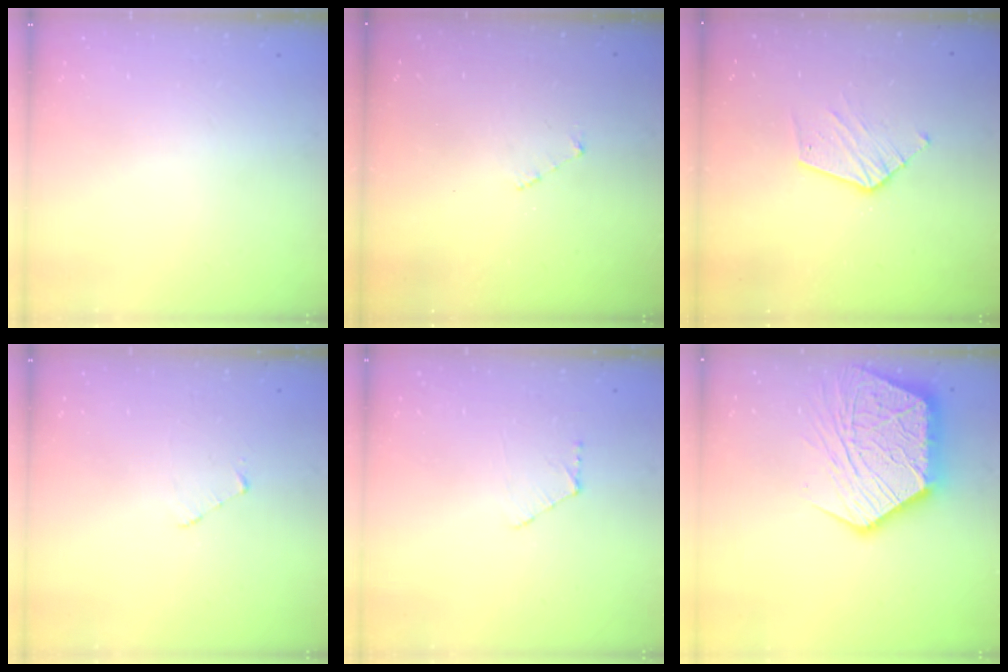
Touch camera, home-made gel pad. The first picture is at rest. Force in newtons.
{"total": 2.6, "press": 2.6, "slide": 0.2}
{"total": 7.8, "press": 7.8, "slide": 0.2}
{"total": 2.6, "press": 2.6, "slide": 0.3}
{"total": 3.8, "press": 3.8, "slide": 0.4}
{"total": 22.9, "press": 22.8, "slide": 2.3}